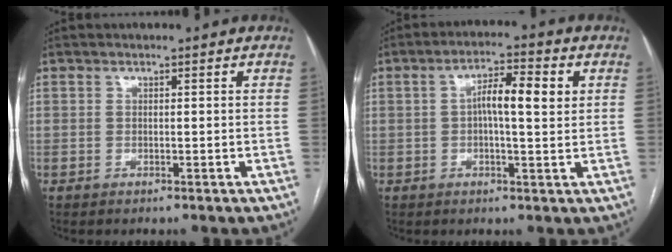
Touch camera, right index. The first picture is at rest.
{"total": 7.1, "force": [1.3, 1.5, 6.8], "torque": [-0.120, 0.019, 0.018]}